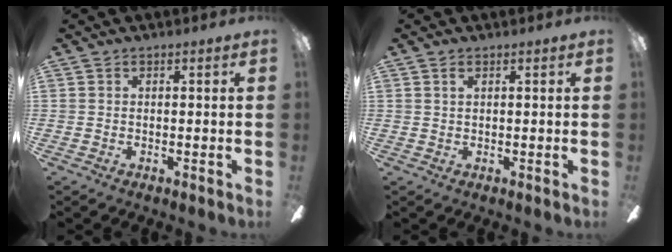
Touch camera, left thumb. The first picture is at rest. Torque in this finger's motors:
{"motor_torque": [-0.27, -0.26, 0.03, 0.01, -0.03]}